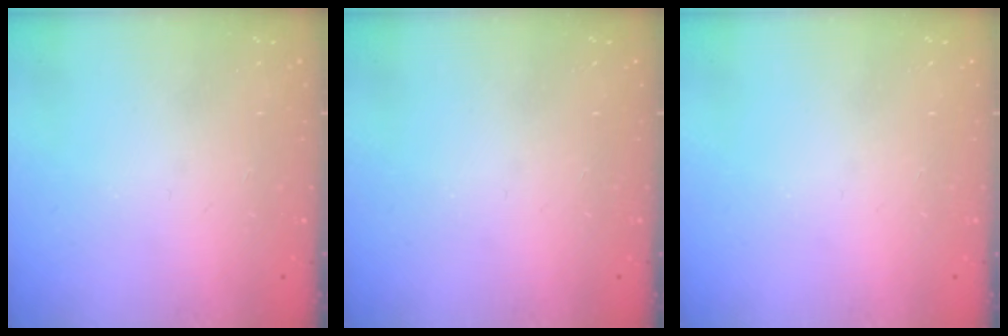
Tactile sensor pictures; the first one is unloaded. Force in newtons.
{"total": 0.0}
{"total": 0.0}